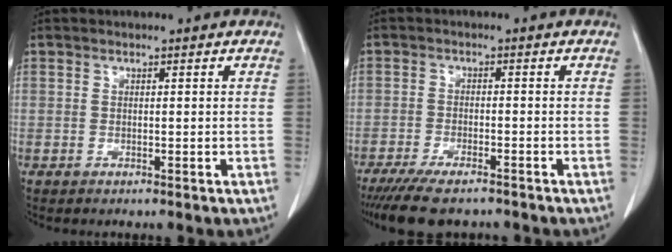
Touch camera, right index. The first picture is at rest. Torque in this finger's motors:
{"motor_torque": [1.10, -1.03, 0.41, 0.11]}